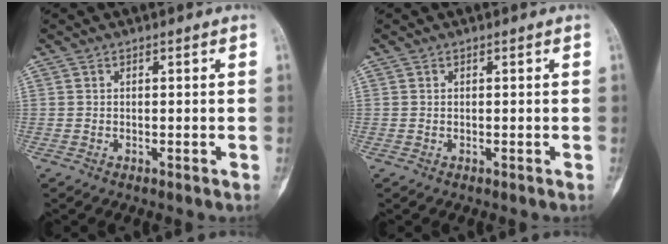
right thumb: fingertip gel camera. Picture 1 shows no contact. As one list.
[{"total": 0.0}]